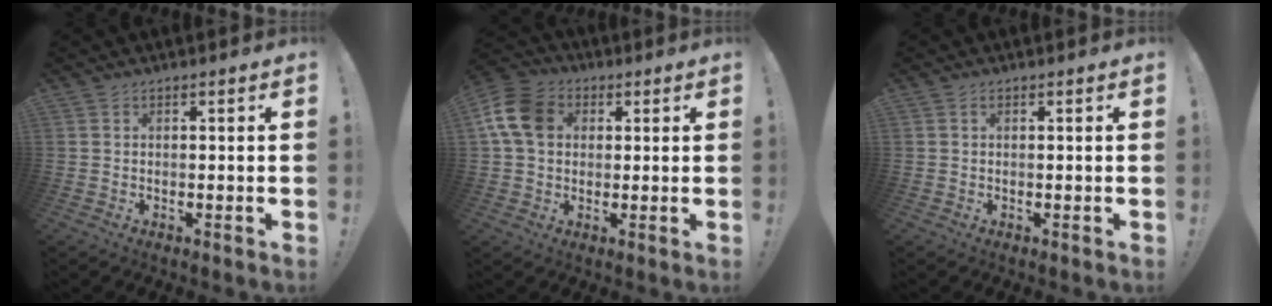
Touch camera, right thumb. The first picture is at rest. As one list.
[{"total": 12.6, "force": [2.9, 9.7, 7.5], "torque": [-0.142, 0.003, 0.059]}, {"total": 0.0}]